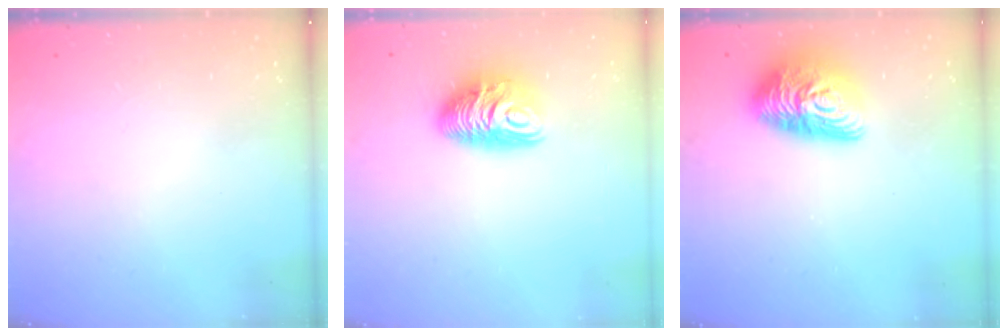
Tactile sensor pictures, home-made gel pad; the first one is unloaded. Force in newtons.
{"total": 10.3, "press": 10.3, "slide": 0.3}
{"total": 13.2, "press": 13.2, "slide": 1.0}